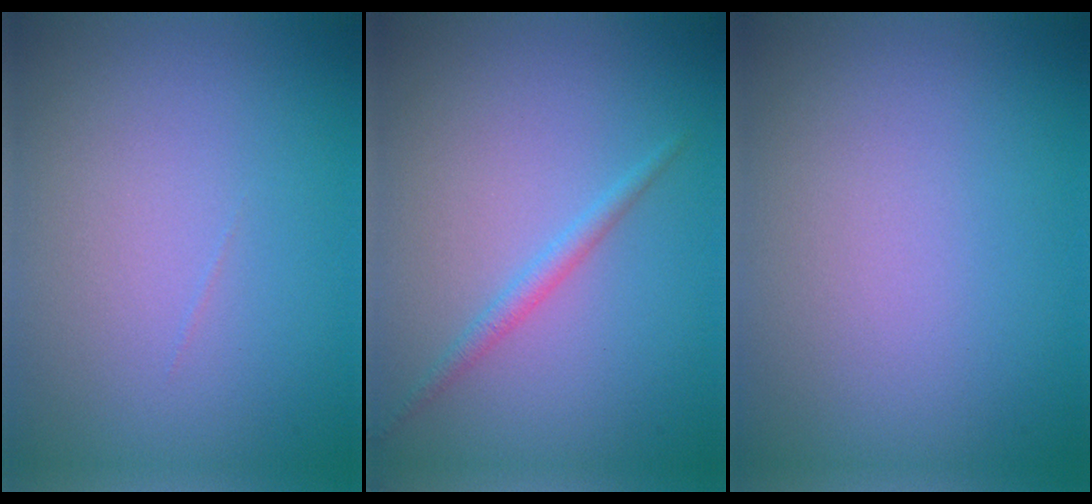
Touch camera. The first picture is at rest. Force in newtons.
{"total": 1.3, "press": 1.3, "slide": 0.1}
{"total": 0.0}